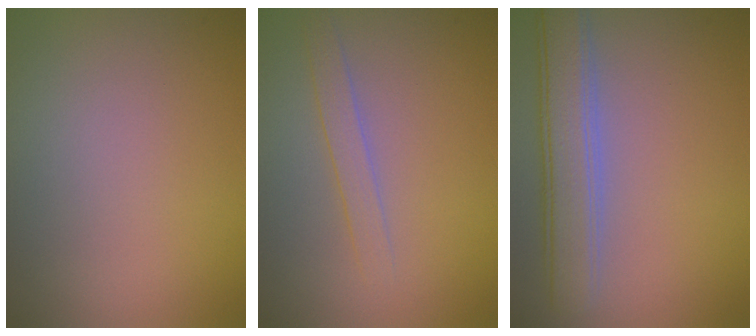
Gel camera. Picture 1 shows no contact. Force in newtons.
{"total": 1.6, "press": 1.6, "slide": 0.1}
{"total": 4.7, "press": 4.7, "slide": 0.5}